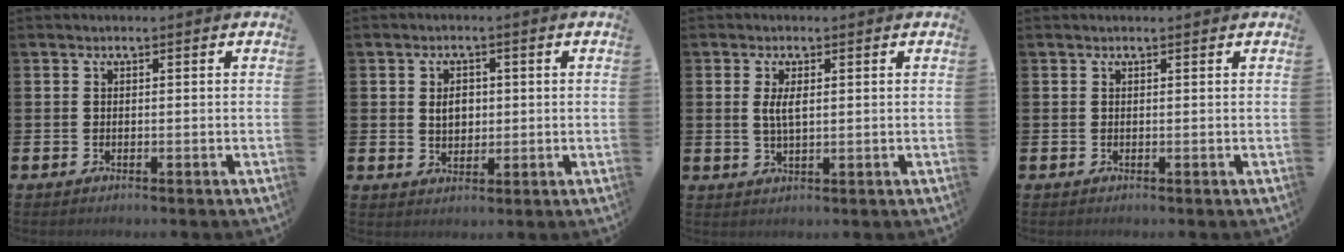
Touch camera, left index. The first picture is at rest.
{"total": 3.2, "force": [0.7, 2.3, 2.1], "torque": [-0.028, 0.005, 0.006]}
{"total": 2.7, "force": [0.8, 1.0, 2.4], "torque": [-0.039, 0.001, 0.010]}
{"total": 0.0}